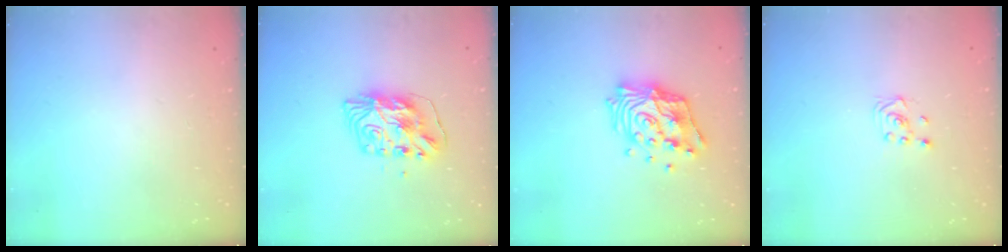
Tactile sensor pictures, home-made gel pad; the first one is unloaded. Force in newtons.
{"total": 9.4, "press": 9.4, "slide": 0.8}
{"total": 16.3, "press": 16.3, "slide": 1.3}
{"total": 2.3, "press": 2.2, "slide": 0.8}